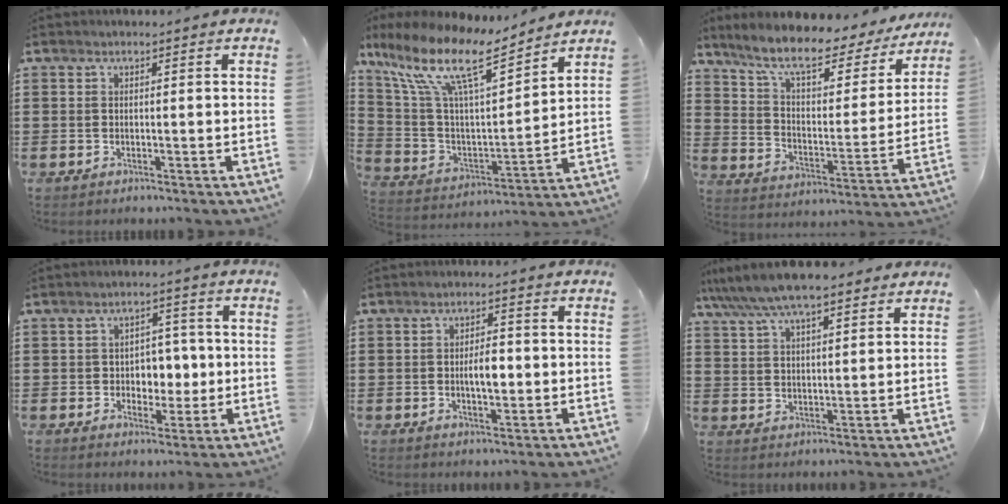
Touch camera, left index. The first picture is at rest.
{"total": 13.9, "force": [9.2, 3.6, 9.8], "torque": [-0.230, -0.051, 0.151]}
{"total": 9.4, "force": [7.4, 1.8, 5.4], "torque": [-0.125, -0.045, 0.122]}
{"total": 5.0, "force": [0.0, 4.1, 2.7], "torque": [-0.051, 0.007, -0.008]}
{"total": 4.3, "force": [-0.3, 1.8, 3.9], "torque": [-0.063, 0.002, -0.010]}
{"total": 8.5, "force": [7.1, 1.8, 4.3], "torque": [-0.104, -0.012, 0.130]}